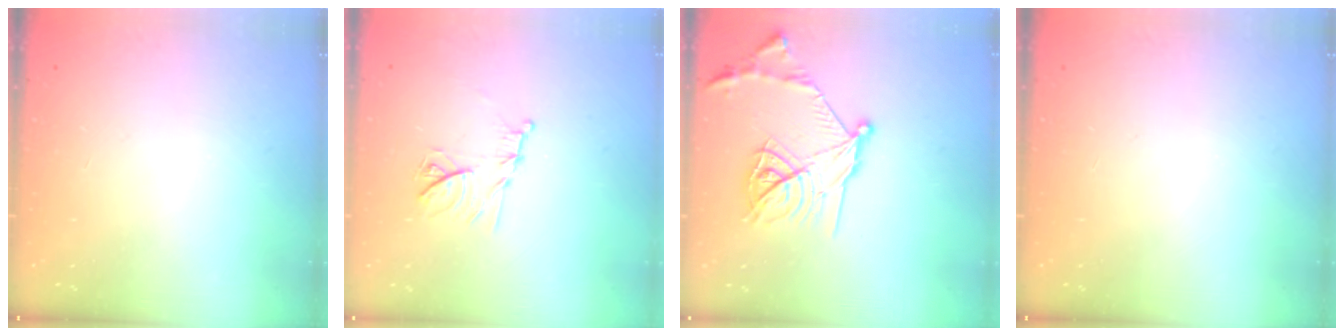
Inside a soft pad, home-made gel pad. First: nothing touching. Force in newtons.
{"total": 11.2, "press": 11.2, "slide": 0.5}
{"total": 20.0, "press": 20.0, "slide": 1.2}
{"total": 0.0}